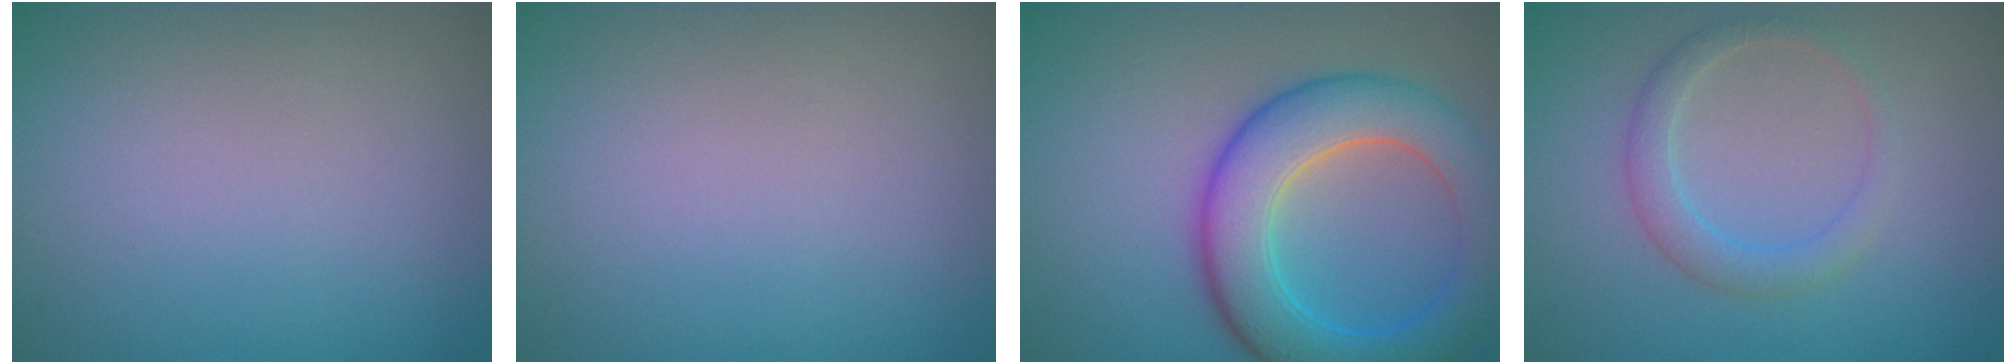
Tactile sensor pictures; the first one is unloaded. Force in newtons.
{"total": 0.0}
{"total": 7.7, "press": 7.7, "slide": 0.2}
{"total": 2.3, "press": 2.3, "slide": 0.1}